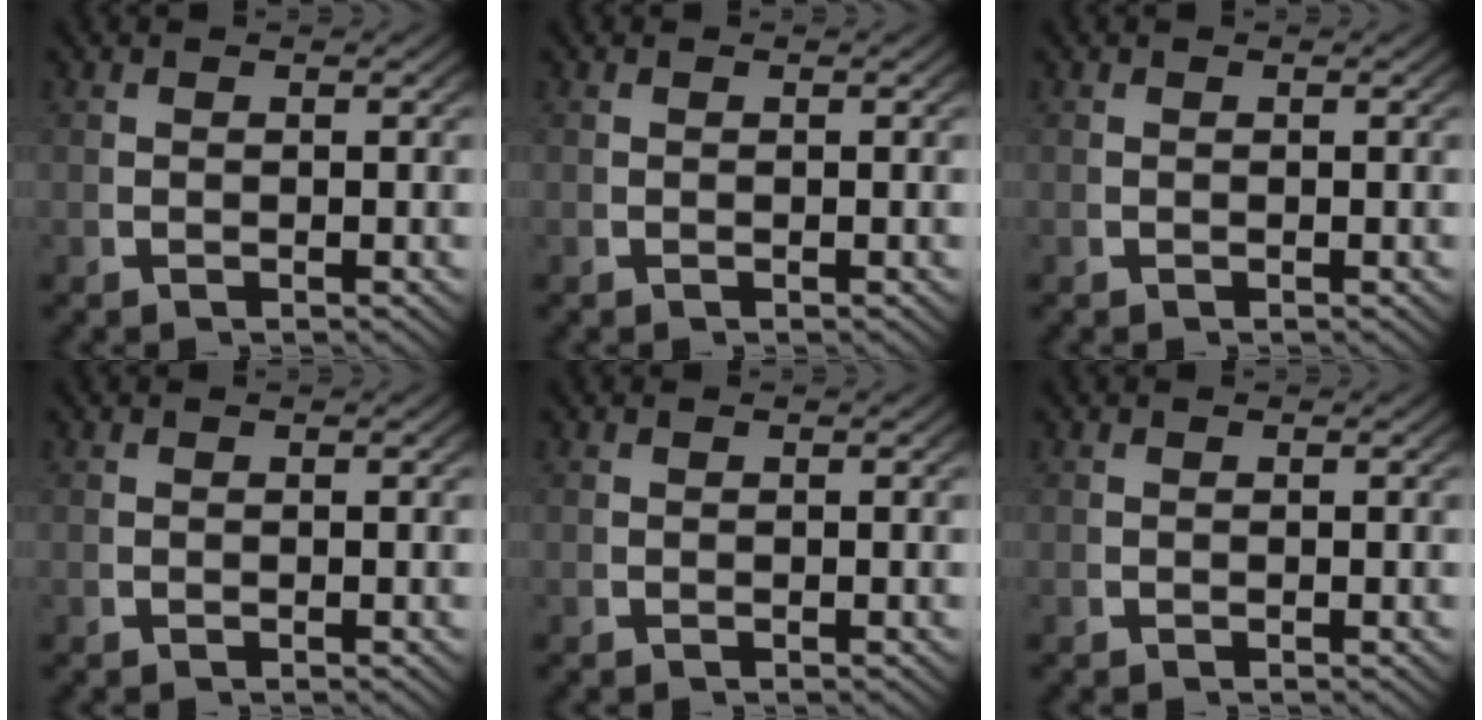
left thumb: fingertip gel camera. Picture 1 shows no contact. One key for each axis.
{"total": 0.0}
{"total": 0.0}
{"total": 0.0}
{"total": 0.0}
{"total": 0.0}